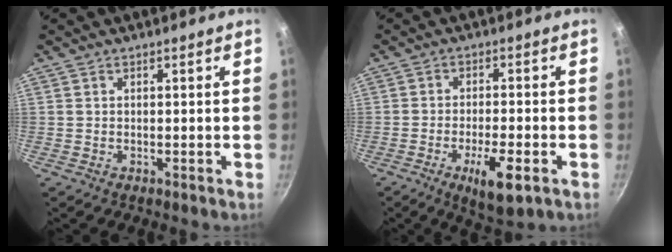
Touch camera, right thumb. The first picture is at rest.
{"total": 8.8, "force": [-3.7, 2.6, 7.5], "torque": [-0.120, 0.008, -0.053]}